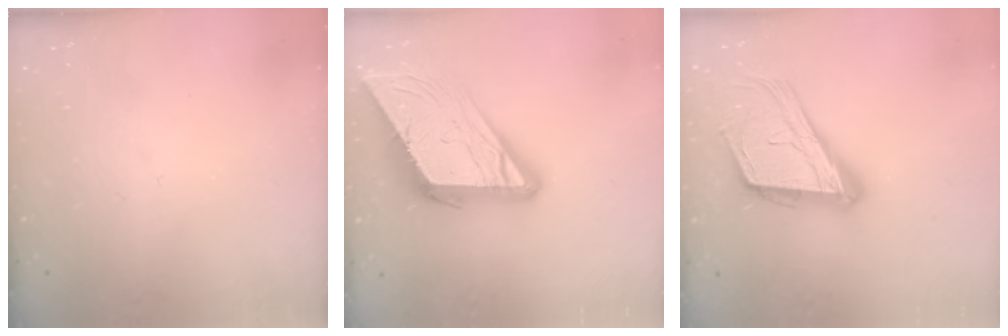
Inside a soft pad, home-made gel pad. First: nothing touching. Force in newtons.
{"total": 19.3, "press": 19.2, "slide": 2.3}
{"total": 19.3, "press": 18.8, "slide": 4.6}